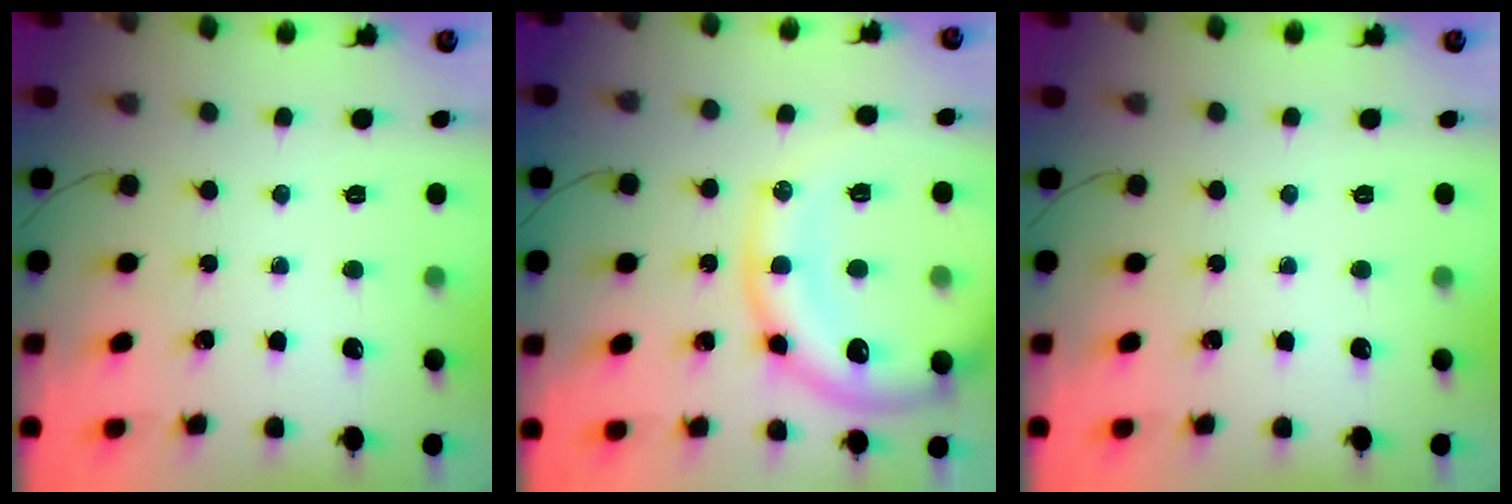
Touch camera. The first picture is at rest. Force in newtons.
{"total": 16.2, "press": 16.0, "slide": 2.4}
{"total": 0.0}